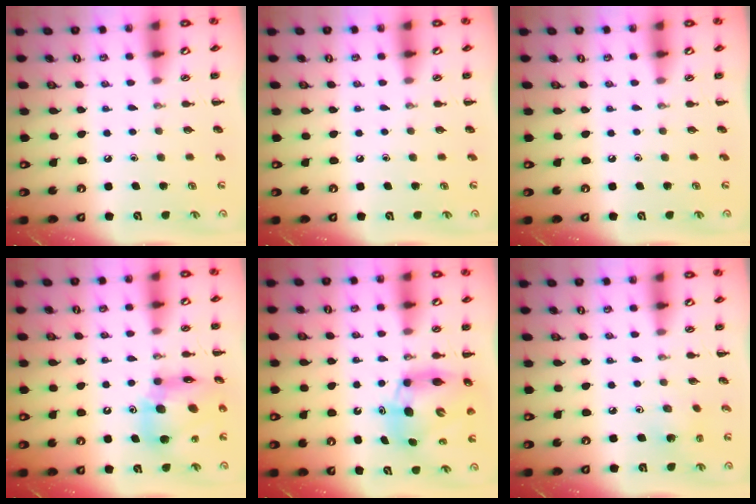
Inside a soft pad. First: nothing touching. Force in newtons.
{"total": 0.0}
{"total": 0.0}
{"total": 14.4, "press": 13.7, "slide": 4.5}
{"total": 11.0, "press": 10.5, "slide": 3.2}
{"total": 2.7, "press": 2.5, "slide": 0.9}